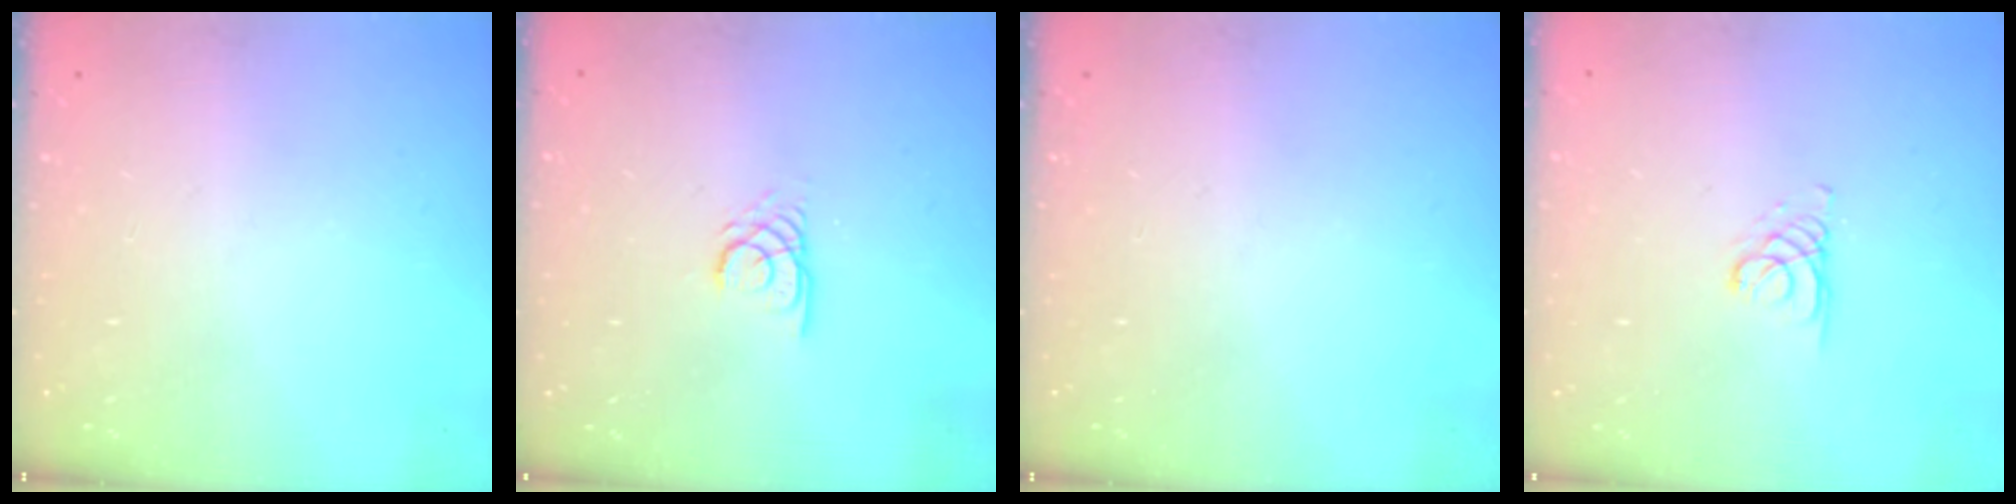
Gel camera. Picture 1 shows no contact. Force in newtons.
{"total": 2.4, "press": 2.4, "slide": 0.2}
{"total": 0.0}
{"total": 2.1, "press": 2.1, "slide": 0.2}